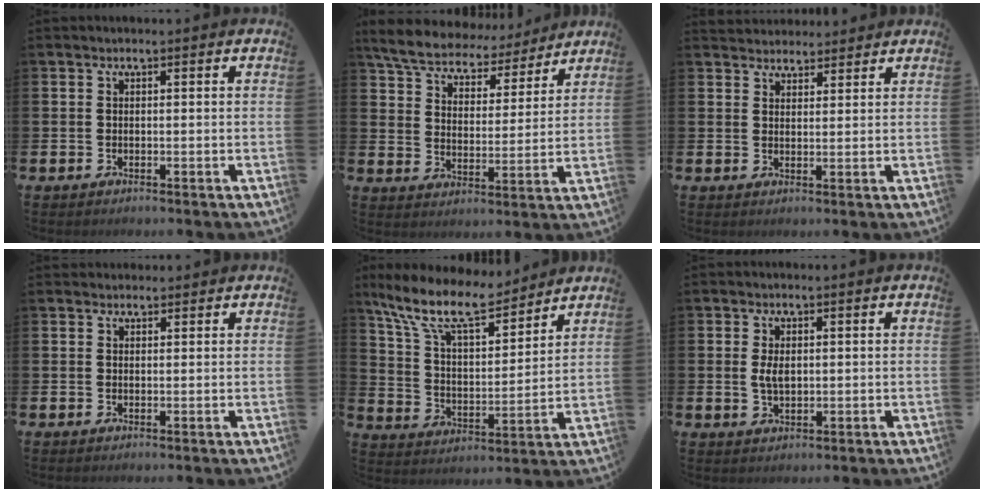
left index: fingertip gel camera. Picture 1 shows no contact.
{"total": 7.4, "force": [7.0, 2.1, 1.6], "torque": [-0.062, -0.045, 0.122]}
{"total": 3.4, "force": [3.2, 1.1, -0.3], "torque": [-0.002, -0.012, 0.060]}
{"total": 1.5, "force": [1.4, 0.5, -0.1], "torque": [0.010, 0.000, 0.024]}
{"total": 11.7, "force": [10.0, 3.3, 5.1], "torque": [-0.135, -0.052, 0.178]}
{"total": 2.8, "force": [0.6, 1.6, 2.3], "torque": [-0.036, 0.002, 0.007]}